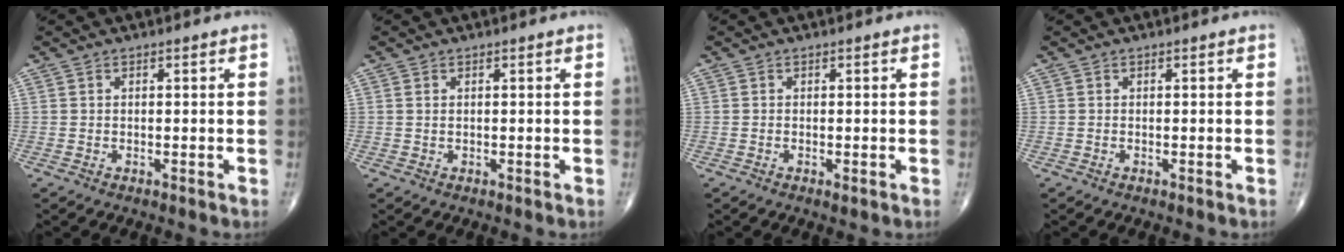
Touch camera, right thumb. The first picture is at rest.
{"total": 0.0}
{"total": 0.6, "force": [-0.2, 0.2, 0.5], "torque": [-0.011, -0.003, -0.003]}
{"total": 0.0}